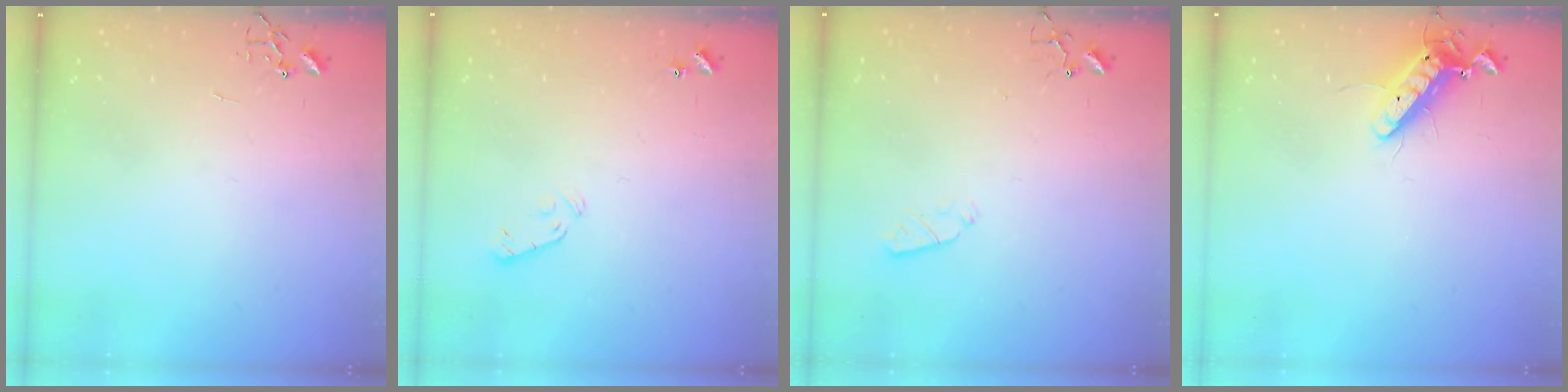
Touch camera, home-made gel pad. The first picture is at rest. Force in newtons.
{"total": 4.1, "press": 4.1, "slide": 0.6}
{"total": 2.9, "press": 2.8, "slide": 0.5}
{"total": 11.8, "press": 11.6, "slide": 2.2}